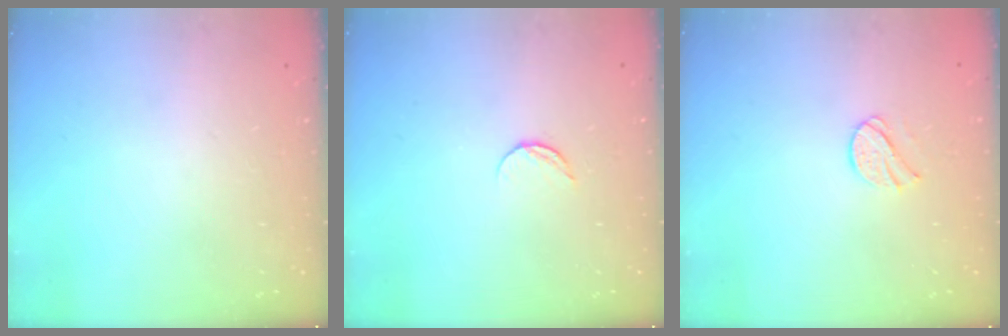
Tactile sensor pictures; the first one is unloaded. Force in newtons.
{"total": 4.4, "press": 4.4, "slide": 0.4}
{"total": 7.8, "press": 7.7, "slide": 0.7}